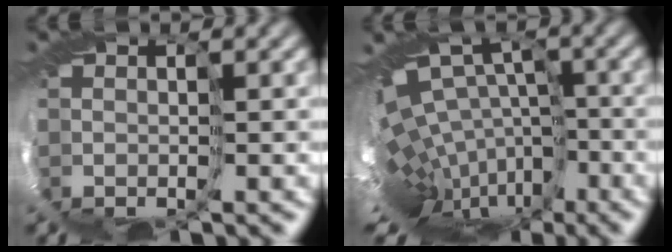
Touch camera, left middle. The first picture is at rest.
{"total": 11.1, "force": [-4.6, 7.0, 7.3], "torque": [-0.122, 0.005, -0.043]}